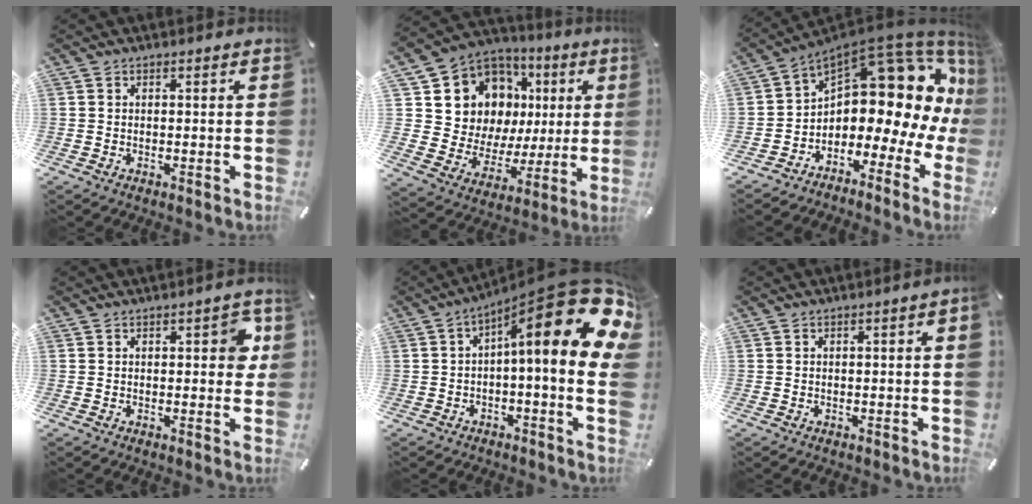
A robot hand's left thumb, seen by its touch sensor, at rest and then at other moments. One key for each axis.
{"total": 13.8, "fx": 6.5, "fy": 11.4, "fz": 4.3, "tx": -0.081, "ty": -0.059, "tz": 0.140}
{"total": 13.8, "fx": 6.2, "fy": 8.2, "fz": 9.2, "tx": -0.124, "ty": -0.072, "tz": 0.109}
{"total": 4.6, "fx": 0.9, "fy": 2.3, "fz": 3.9, "tx": -0.044, "ty": -0.001, "tz": 0.008}
{"total": 22.6, "fx": 8.1, "fy": 5.3, "fz": 20.4, "tx": -0.300, "ty": -0.080, "tz": 0.131}
{"total": 1.4, "fx": -0.2, "fy": 0.1, "fz": 1.3, "tx": -0.022, "ty": -0.003, "tz": -0.004}